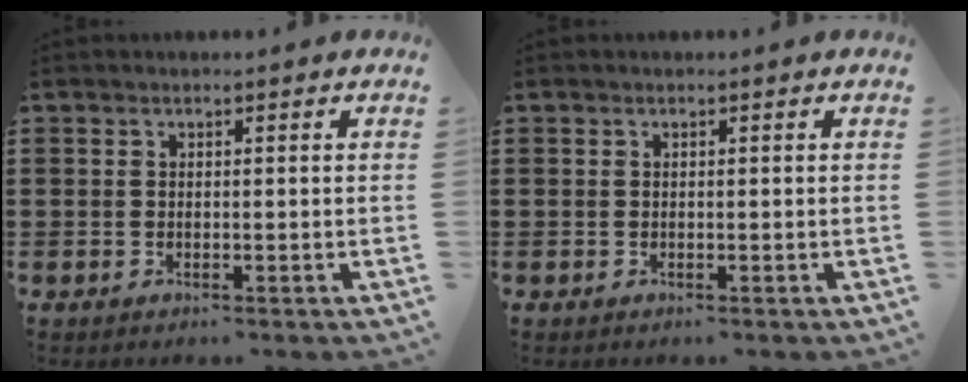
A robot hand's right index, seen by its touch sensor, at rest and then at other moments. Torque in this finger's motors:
{"motor_torque": [-0.12, 0.13, 0.00, 0.00]}